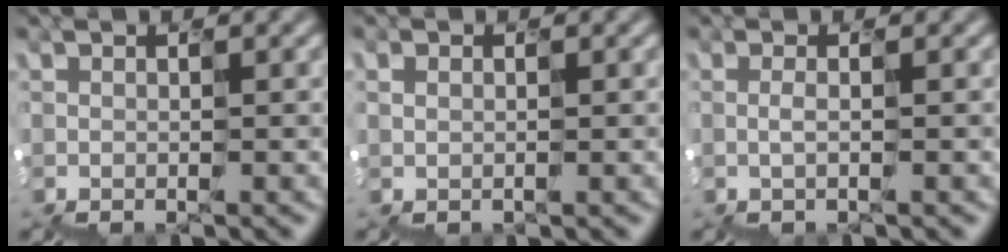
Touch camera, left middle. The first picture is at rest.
{"total": 1.0, "force": [0.2, -0.2, -0.9], "torque": [-0.001, 0.003, 0.006]}
{"total": 0.7, "force": [0.0, -0.4, -0.5], "torque": [-0.005, 0.000, -0.003]}